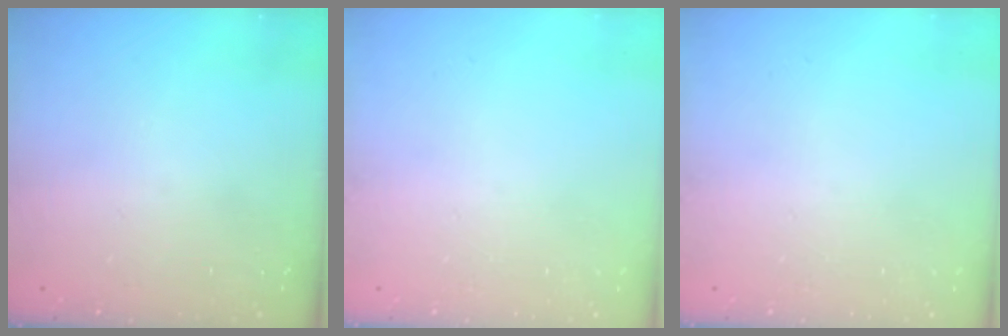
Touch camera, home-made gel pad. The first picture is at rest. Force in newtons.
{"total": 0.0}
{"total": 0.0}